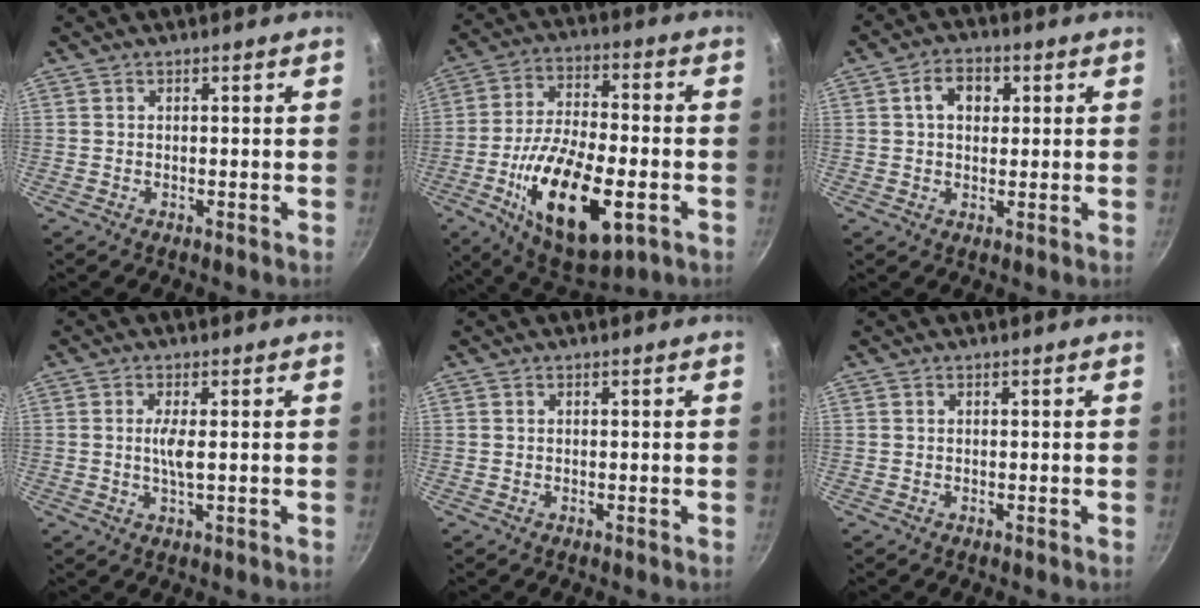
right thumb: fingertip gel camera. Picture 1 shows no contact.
{"total": 21.9, "force": [-7.1, 9.7, 18.3], "torque": [-0.302, 0.018, -0.113]}
{"total": 6.0, "force": [1.5, 4.2, 3.9], "torque": [-0.044, 0.007, 0.019]}
{"total": 3.1, "force": [0.2, 0.5, 3.1], "torque": [-0.067, -0.003, 0.005]}
{"total": 0.0}
{"total": 0.0}